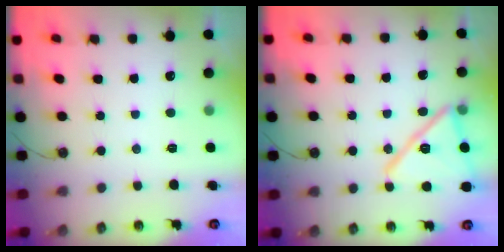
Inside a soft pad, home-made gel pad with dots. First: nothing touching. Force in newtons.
{"total": 17.2, "press": 17.2, "slide": 0.4}